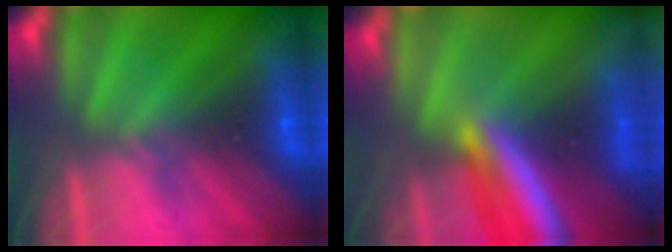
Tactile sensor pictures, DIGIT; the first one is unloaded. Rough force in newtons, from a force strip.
{"total": 7.1}